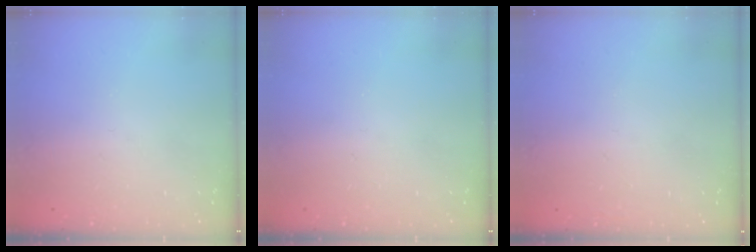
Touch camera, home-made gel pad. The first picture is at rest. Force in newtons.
{"total": 0.0}
{"total": 1.6, "press": 1.6, "slide": 0.1}